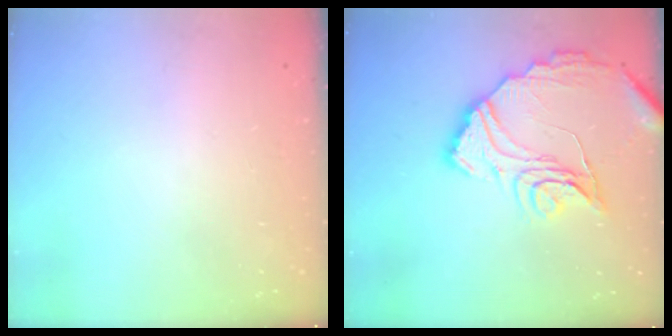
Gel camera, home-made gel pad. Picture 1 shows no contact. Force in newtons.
{"total": 17.4, "press": 17.3, "slide": 1.4}